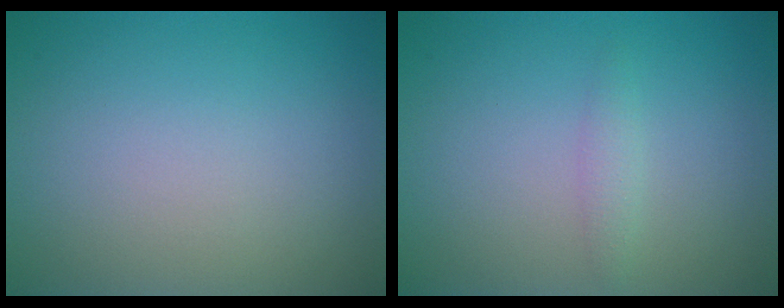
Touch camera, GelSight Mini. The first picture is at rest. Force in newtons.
{"total": 1.0, "press": 1.0, "slide": 0.0}